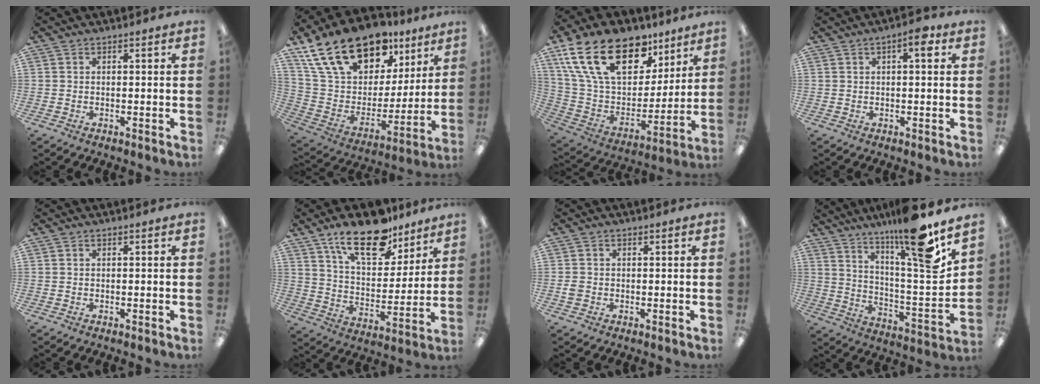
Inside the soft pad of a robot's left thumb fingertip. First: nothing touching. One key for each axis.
{"total": 22.8, "fx": 16.1, "fy": 12.1, "fz": 10.6, "tx": -0.199, "ty": -0.095, "tz": 0.297}
{"total": 25.4, "fx": 14.2, "fy": 13.9, "fz": 15.7, "tx": -0.300, "ty": -0.064, "tz": 0.256}
{"total": 4.5, "fx": 2.0, "fy": 1.4, "fz": 3.8, "tx": -0.047, "ty": -0.006, "tz": 0.027}
{"total": 0.0}
{"total": 18.6, "fx": 13.3, "fy": 8.1, "fz": 10.1, "tx": -0.161, "ty": -0.071, "tz": 0.228}
{"total": 1.5, "fx": -0.3, "fy": 1.3, "fz": 0.7, "tx": -0.011, "ty": 0.004, "tz": -0.006}
{"total": 18.2, "fx": 14.5, "fy": 1.1, "fz": 11.0, "tx": -0.181, "ty": -0.109, "tz": 0.226}